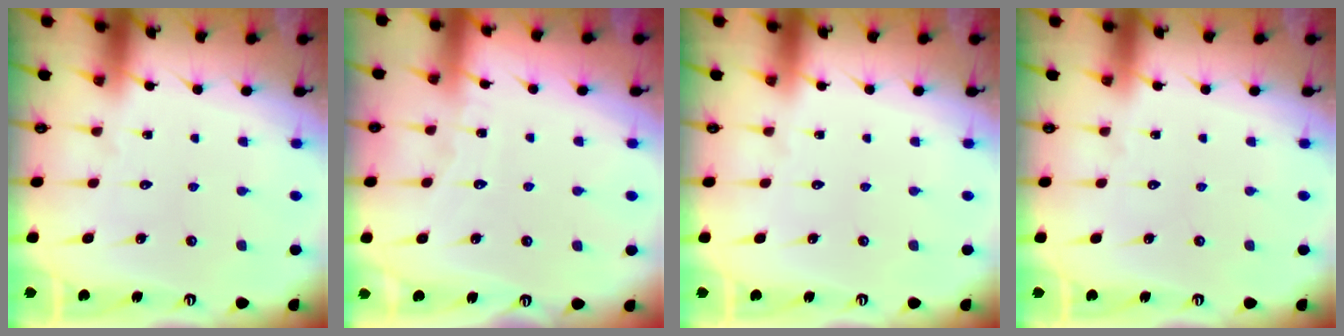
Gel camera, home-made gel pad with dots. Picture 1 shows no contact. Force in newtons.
{"total": 4.2, "press": 4.2, "slide": 0.5}
{"total": 0.0}
{"total": 0.0}